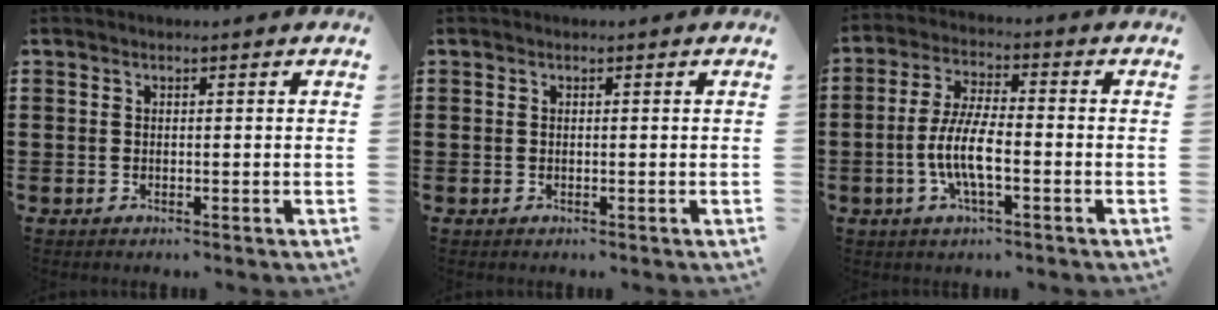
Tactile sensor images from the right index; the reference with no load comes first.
{"total": 0.0}
{"total": 7.5, "force": [-2.1, 2.1, 6.9], "torque": [-0.157, -0.012, -0.046]}